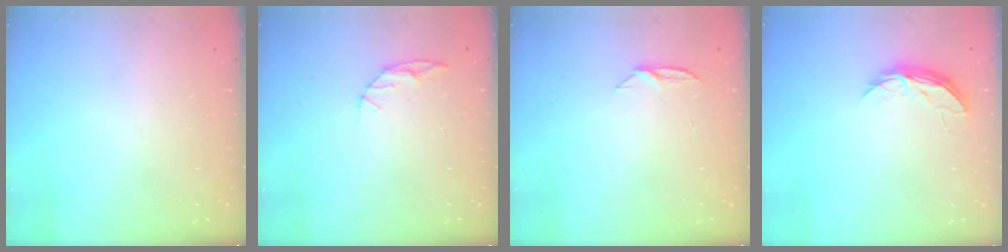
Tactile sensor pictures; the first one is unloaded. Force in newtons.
{"total": 5.0, "press": 5.0, "slide": 0.4}
{"total": 5.1, "press": 5.1, "slide": 0.6}
{"total": 5.5, "press": 5.5, "slide": 0.5}